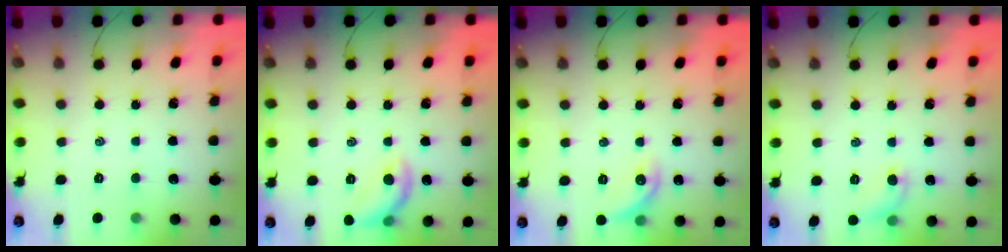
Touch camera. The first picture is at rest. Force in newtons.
{"total": 9.2, "press": 9.2, "slide": 0.2}
{"total": 8.4, "press": 8.4, "slide": 0.2}
{"total": 5.9, "press": 5.8, "slide": 1.0}